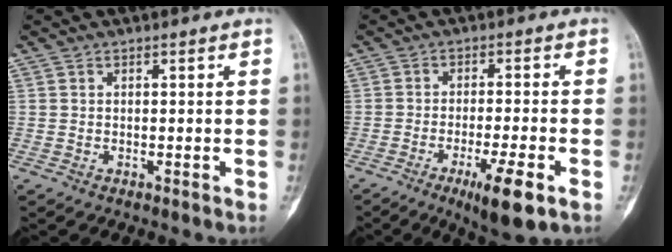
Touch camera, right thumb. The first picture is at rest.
{"total": 8.9, "force": [-4.4, 1.4, 7.6], "torque": [-0.128, -0.001, -0.068]}